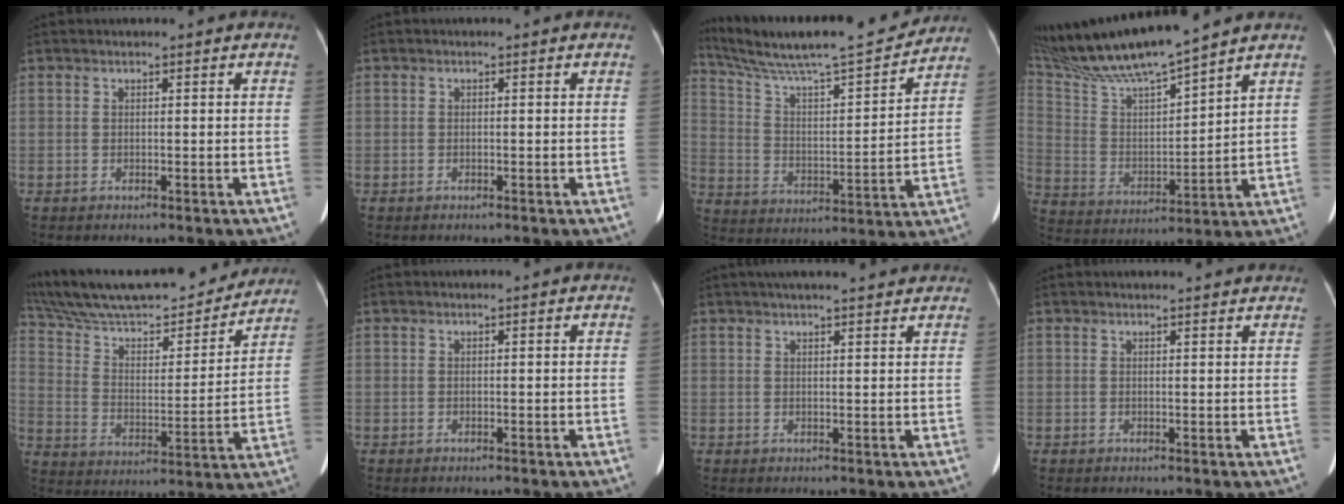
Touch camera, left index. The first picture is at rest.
{"total": 0.0}
{"total": 21.0, "force": [19.2, 1.3, 8.5], "torque": [-0.157, 0.001, 0.303]}
{"total": 15.6, "force": [14.1, -0.6, 6.7], "torque": [-0.140, 0.002, 0.269]}
{"total": 26.9, "force": [23.9, 5.2, 11.3], "torque": [-0.203, 0.007, 0.356]}
{"total": 0.0}
{"total": 10.1, "force": [8.8, 1.4, 4.8], "torque": [-0.066, 0.028, 0.110]}
{"total": 6.5, "force": [6.3, 0.6, 1.8], "torque": [-0.021, 0.024, 0.065]}